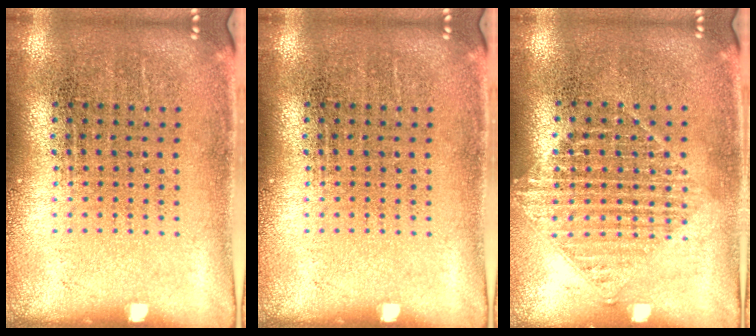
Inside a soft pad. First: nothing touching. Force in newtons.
{"total": 0.0}
{"total": 1.2, "press": 1.1, "slide": 0.5}